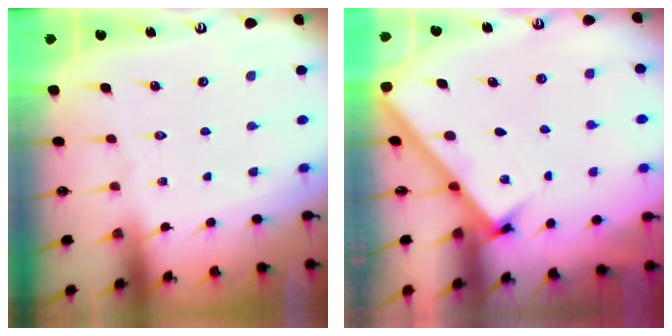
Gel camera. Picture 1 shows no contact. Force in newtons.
{"total": 2.5, "press": 2.5, "slide": 0.3}